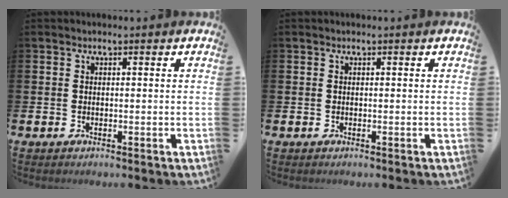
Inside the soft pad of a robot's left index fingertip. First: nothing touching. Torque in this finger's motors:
{"motor_torque": [0.00, 0.00, 0.00, -0.01]}